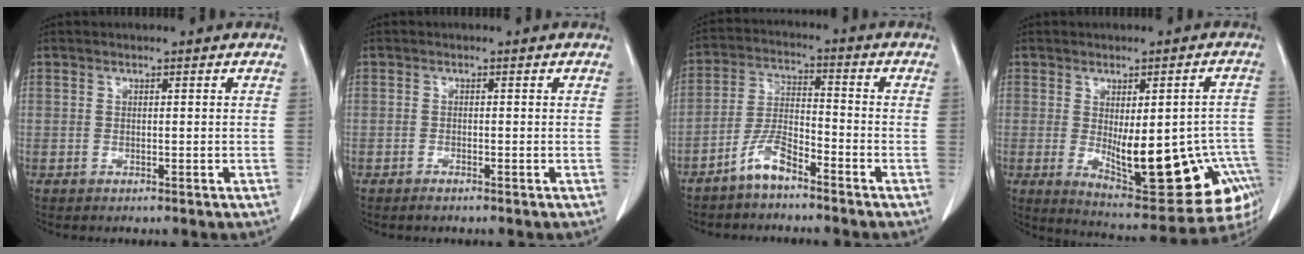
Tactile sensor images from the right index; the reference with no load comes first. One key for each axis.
{"total": 0.9, "fx": -0.8, "fy": 0.1, "fz": 0.4, "tx": -0.007, "ty": -0.001, "tz": -0.012}
{"total": 6.1, "fx": -4.7, "fy": 1.4, "fz": 3.7, "tx": -0.084, "ty": -0.001, "tz": -0.097}
{"total": 19.3, "fx": -5.2, "fy": 6.3, "fz": 17.5, "tx": -0.160, "ty": 0.009, "tz": -0.047}